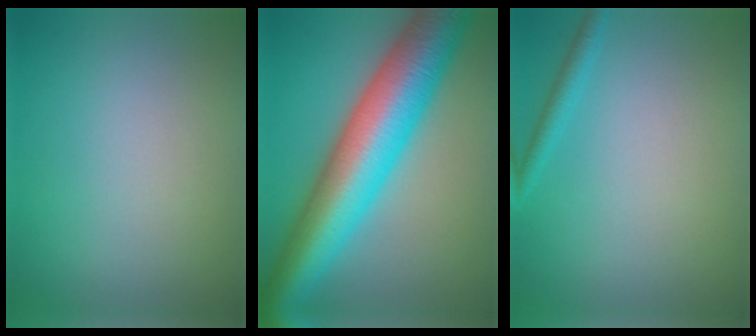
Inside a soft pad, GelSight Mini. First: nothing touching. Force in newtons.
{"total": 12.8, "press": 12.8, "slide": 0.1}
{"total": 1.5, "press": 1.5, "slide": 0.1}